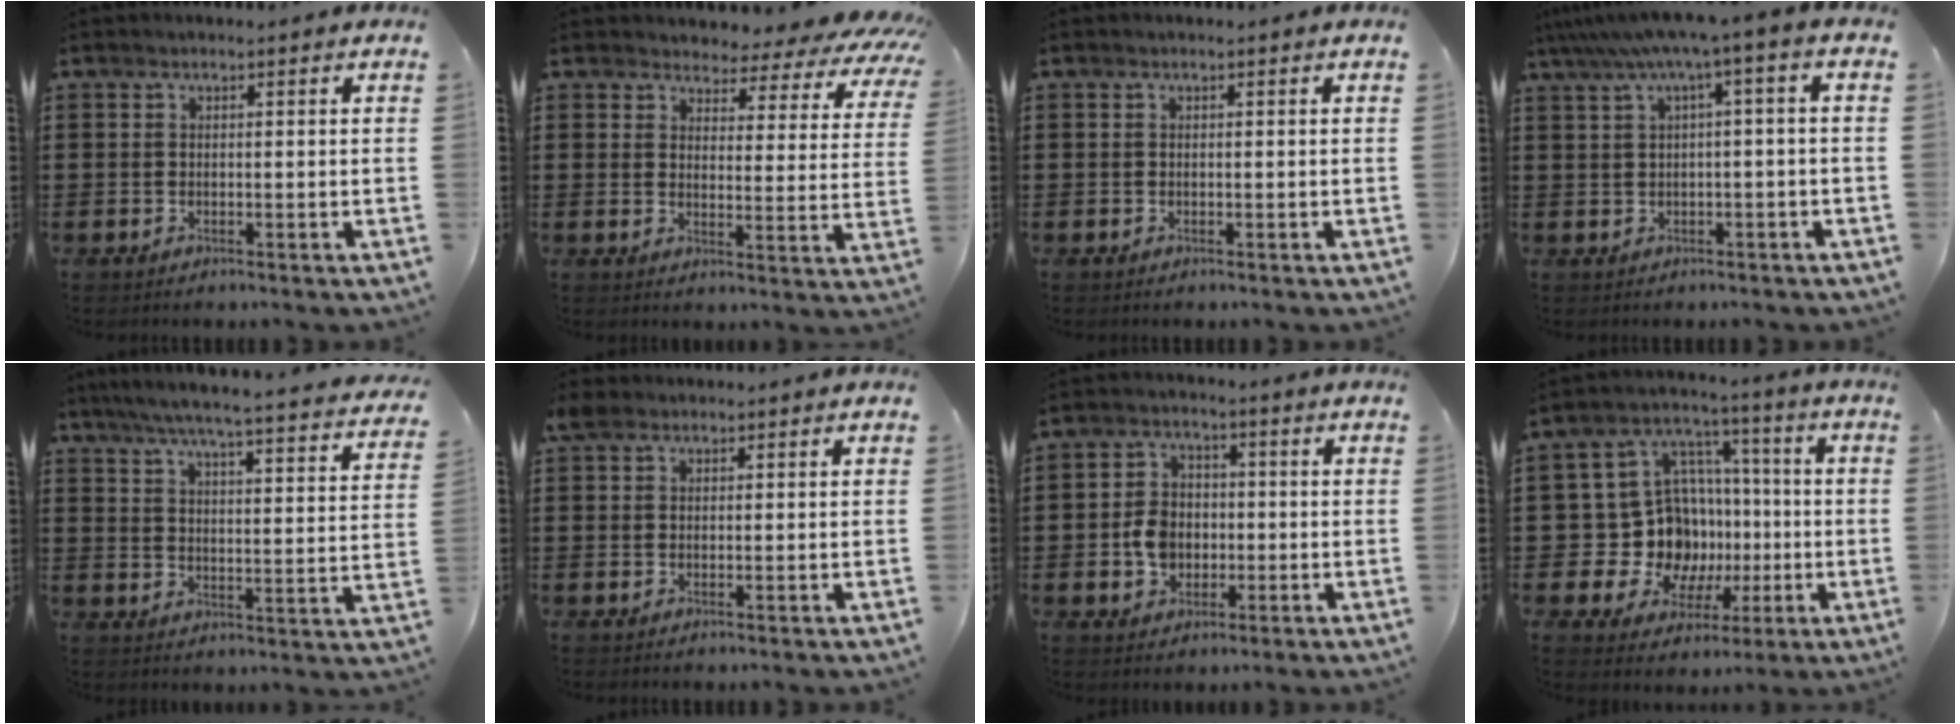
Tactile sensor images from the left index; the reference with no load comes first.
{"total": 3.5, "force": [3.2, 1.1, 0.7], "torque": [-0.029, -0.021, 0.050]}
{"total": 0.0}
{"total": 5.0, "force": [1.3, -0.3, 4.9], "torque": [-0.095, -0.014, 0.017]}
{"total": 5.5, "force": [4.7, -0.5, 2.7], "torque": [-0.073, -0.038, 0.074]}
{"total": 2.1, "force": [1.3, 1.3, 1.0], "torque": [-0.026, 0.007, 0.023]}
{"total": 5.3, "force": [-0.9, 4.3, 3.1], "torque": [-0.072, 0.008, -0.018]}
{"total": 13.3, "force": [-1.1, 12.1, 5.4], "torque": [-0.140, 0.001, -0.005]}